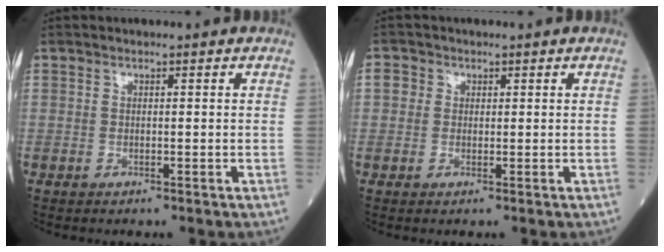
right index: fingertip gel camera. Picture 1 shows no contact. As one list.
[{"total": 1.9, "force": [0.3, 1.8, 0.5], "torque": [-0.003, 0.009, 0.002]}]